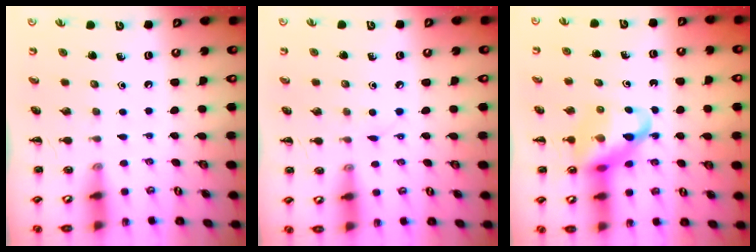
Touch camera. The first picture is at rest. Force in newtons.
{"total": 2.7, "press": 2.6, "slide": 0.9}
{"total": 11.9, "press": 11.5, "slide": 3.3}